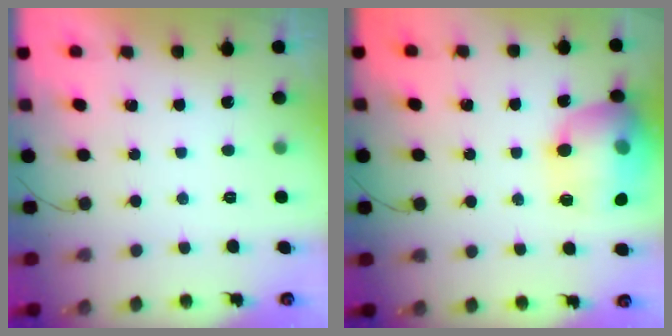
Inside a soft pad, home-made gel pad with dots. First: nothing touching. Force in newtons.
{"total": 18.8, "press": 18.7, "slide": 1.6}